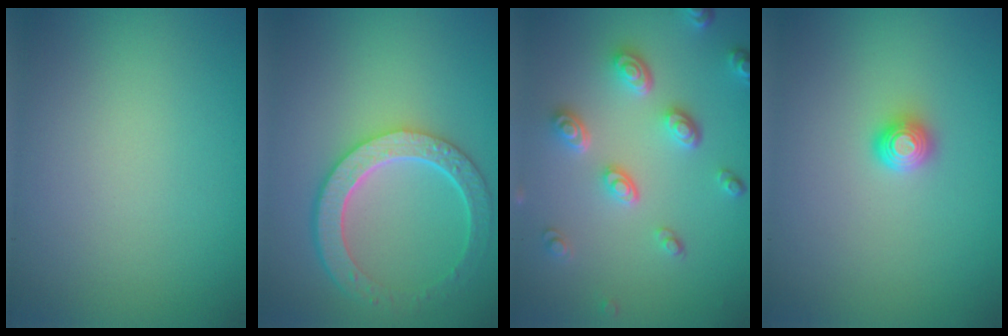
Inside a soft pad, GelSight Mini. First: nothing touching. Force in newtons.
{"total": 5.9, "press": 4.5, "slide": 3.8}
{"total": 4.5, "press": 3.6, "slide": 2.8}
{"total": 1.4, "press": 1.2, "slide": 0.7}